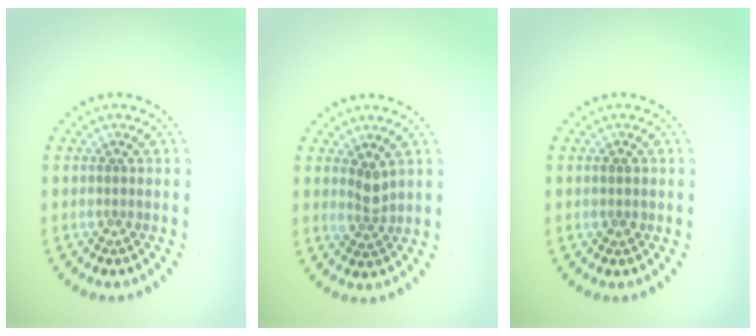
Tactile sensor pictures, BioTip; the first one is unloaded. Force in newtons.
{"total": 1.7, "press": 1.2, "slide": 1.2}
{"total": 0.8, "press": 0.8, "slide": 0.1}